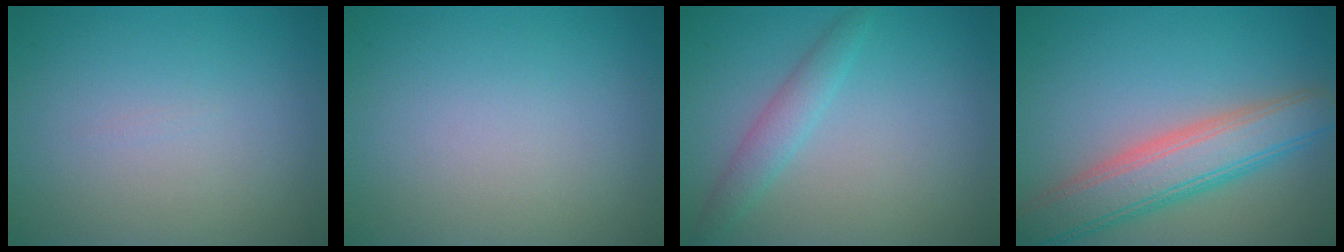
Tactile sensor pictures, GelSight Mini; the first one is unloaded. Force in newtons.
{"total": 0.0}
{"total": 2.2, "press": 2.2, "slide": 0.1}
{"total": 6.6, "press": 6.6, "slide": 0.4}